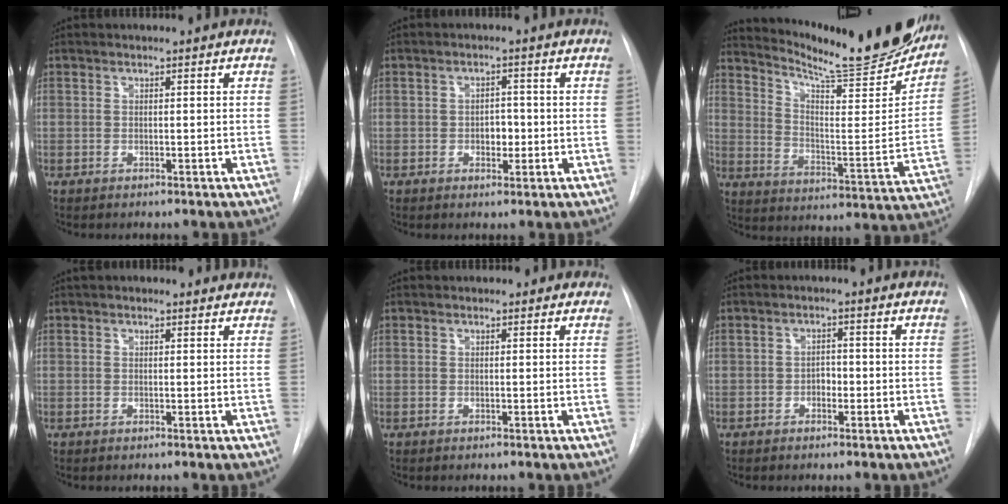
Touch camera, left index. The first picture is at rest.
{"total": 2.8, "force": [-1.4, 1.6, 1.8], "torque": [-0.020, -0.002, -0.018]}
{"total": 24.0, "force": [21.2, 2.9, 10.8], "torque": [-0.166, -0.081, 0.282]}
{"total": 2.8, "force": [2.4, 1.3, 0.8], "torque": [-0.003, 0.011, 0.016]}
{"total": 0.6, "force": [-0.2, 0.5, -0.1], "torque": [0.008, -0.006, -0.012]}
{"total": 2.0, "force": [-1.5, 1.0, 0.9], "torque": [-0.009, 0.000, -0.024]}